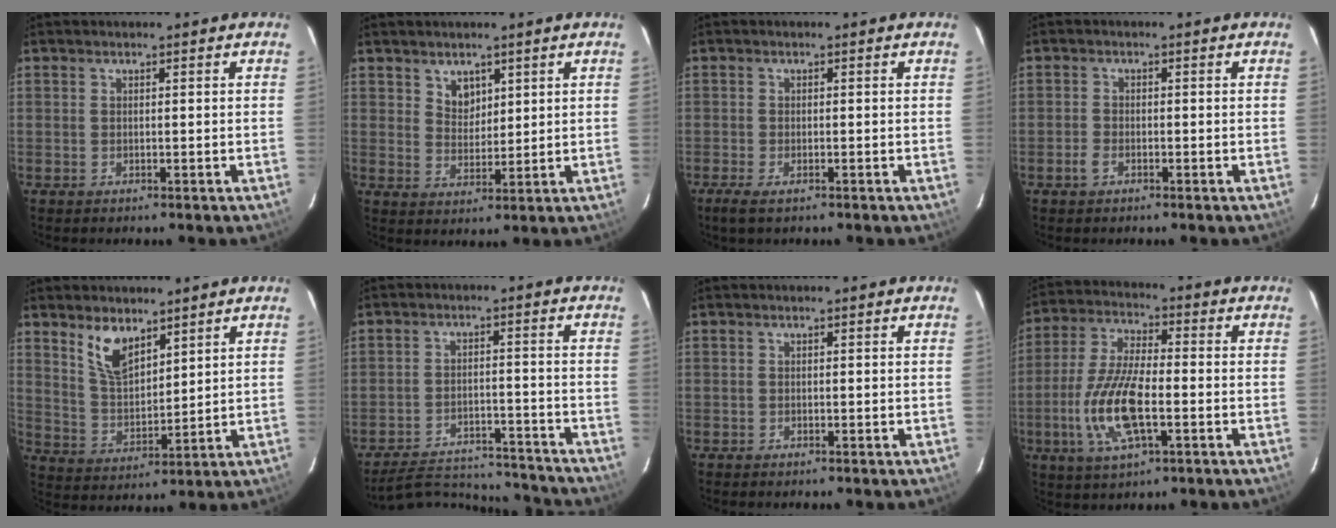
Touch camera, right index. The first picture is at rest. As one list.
[{"total": 4.1, "force": [2.5, 2.9, 1.6], "torque": [-0.020, 0.002, 0.047]}, {"total": 3.1, "force": [-2.0, 1.0, 2.1], "torque": [-0.048, -0.008, -0.038]}, {"total": 1.8, "force": [-1.1, 1.1, 1.0], "torque": [-0.023, 0.002, -0.023]}, {"total": 8.0, "force": [5.3, 3.6, 4.8], "torque": [-0.088, 0.005, 0.111]}, {"total": 16.8, "force": [-15.8, 4.4, 3.8], "torque": [-0.085, 0.026, -0.210]}, {"total": 0.0}, {"total": 13.5, "force": [-3.6, 4.7, 12.2], "torque": [-0.258, -0.005, -0.072]}]